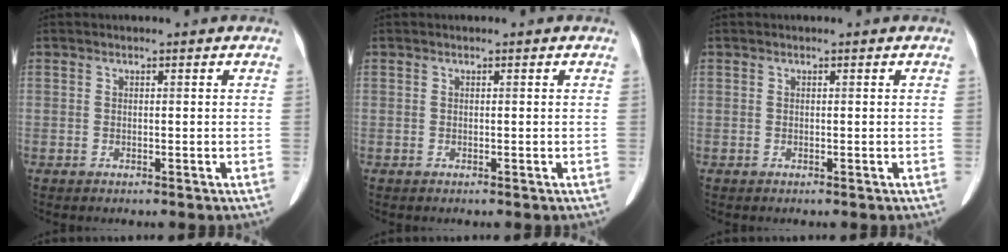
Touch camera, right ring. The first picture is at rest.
{"total": 0.0}
{"total": 0.0}